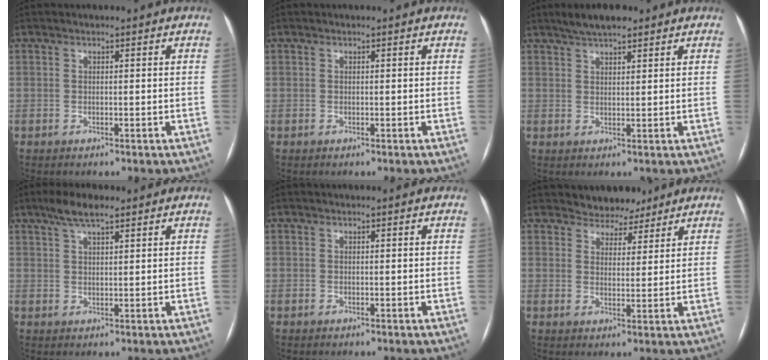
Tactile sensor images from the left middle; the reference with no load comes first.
{"total": 0.0}
{"total": 5.0, "force": [3.9, 1.3, 2.8], "torque": [-0.055, 0.017, 0.068]}
{"total": 4.8, "force": [3.4, 1.1, 3.2], "torque": [-0.067, 0.016, 0.062]}
{"total": 0.0}
{"total": 5.2, "force": [4.5, 2.4, 0.7], "torque": [-0.008, 0.003, 0.067]}